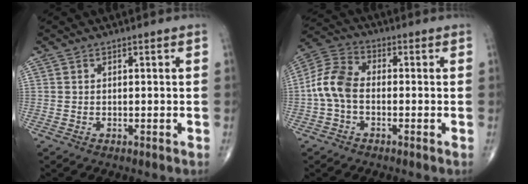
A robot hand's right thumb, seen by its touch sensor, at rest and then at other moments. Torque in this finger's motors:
{"motor_torque": [-0.17, 0.31, 0.95, -0.29, 0.08]}